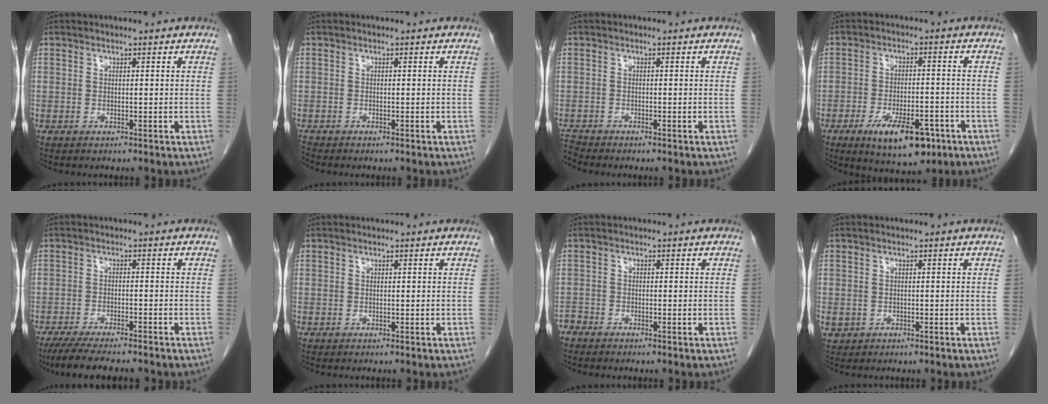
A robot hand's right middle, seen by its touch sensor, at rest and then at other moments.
{"total": 0.7, "force": [-0.7, 0.0, 0.1], "torque": [-0.007, -0.002, -0.013]}
{"total": 1.8, "force": [-1.8, -0.3, -0.1], "torque": [-0.003, -0.012, -0.034]}
{"total": 10.1, "force": [-5.6, 3.9, 7.5], "torque": [-0.120, -0.009, -0.079]}
{"total": 10.4, "force": [-8.8, 1.2, 5.3], "torque": [-0.083, -0.022, -0.135]}
{"total": 0.0}
{"total": 1.6, "force": [-1.5, 0.4, 0.0], "torque": [0.004, -0.001, -0.030]}
{"total": 1.6, "force": [-0.4, 1.4, 0.5], "torque": [-0.008, 0.004, 0.002]}